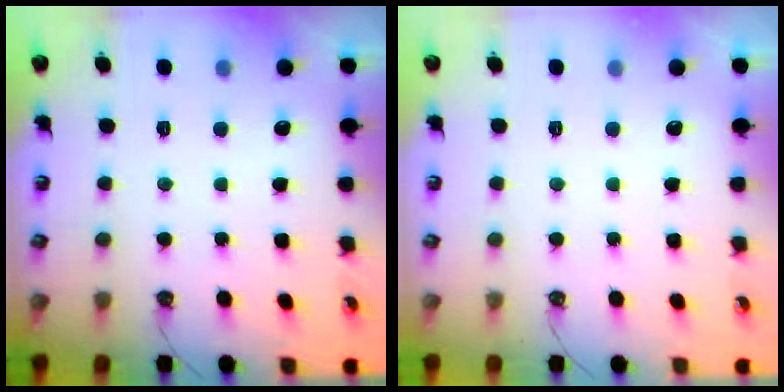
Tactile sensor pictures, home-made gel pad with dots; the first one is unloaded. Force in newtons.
{"total": 0.0}